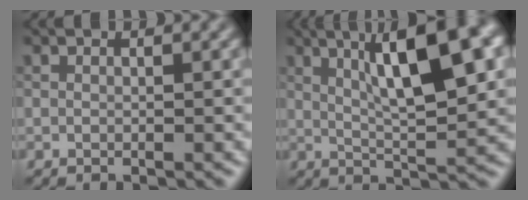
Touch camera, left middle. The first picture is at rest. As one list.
[{"total": 10.8, "force": [4.0, 2.6, 9.6], "torque": [-0.137, 0.017, 0.062]}]